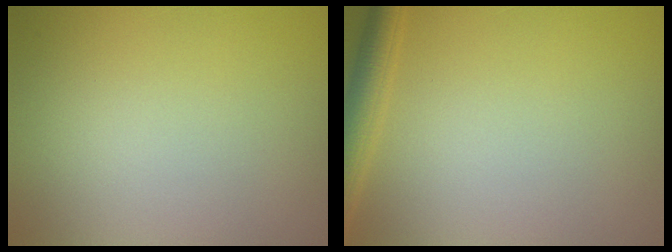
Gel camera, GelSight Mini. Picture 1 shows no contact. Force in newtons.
{"total": 3.0, "press": 3.0, "slide": 0.2}